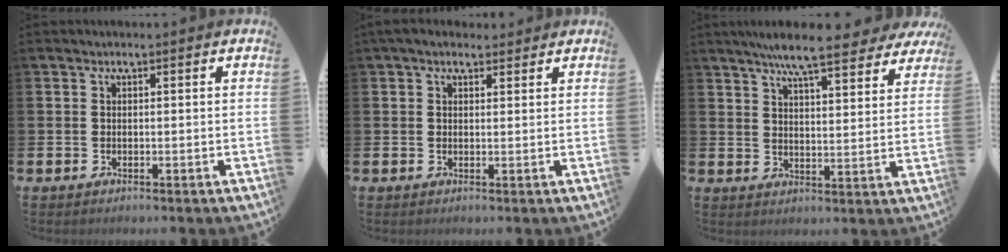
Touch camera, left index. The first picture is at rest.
{"total": 2.6, "force": [2.1, 1.3, 0.8], "torque": [-0.014, 0.000, 0.037]}
{"total": 8.6, "force": [7.7, 1.0, 3.7], "torque": [-0.075, -0.039, 0.133]}